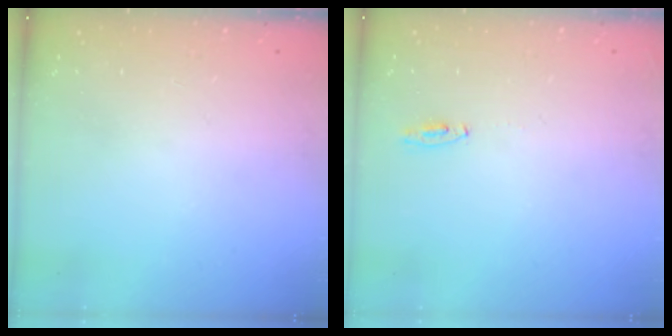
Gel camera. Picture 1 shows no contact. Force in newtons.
{"total": 15.9, "press": 4.3, "slide": 15.3}